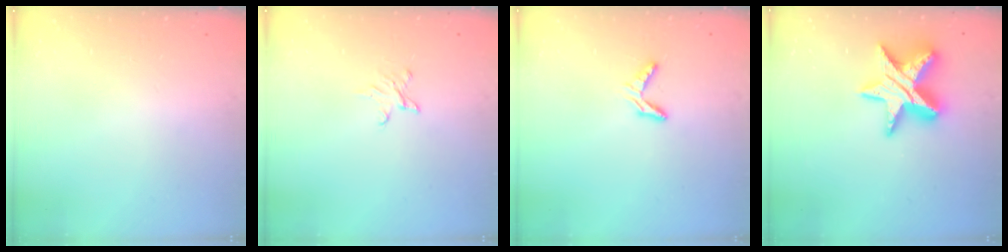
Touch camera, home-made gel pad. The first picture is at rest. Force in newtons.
{"total": 3.4, "press": 3.4, "slide": 0.4}
{"total": 4.6, "press": 4.5, "slide": 0.3}
{"total": 15.7, "press": 15.7, "slide": 1.3}